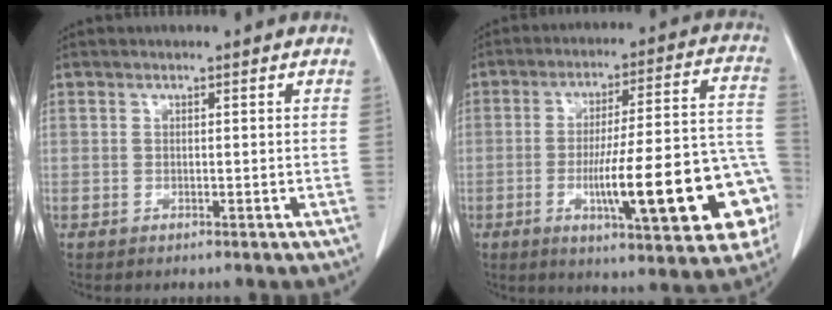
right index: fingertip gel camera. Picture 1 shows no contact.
{"total": 21.3, "force": [-6.1, 3.2, 20.2], "torque": [-0.219, 0.022, -0.074]}